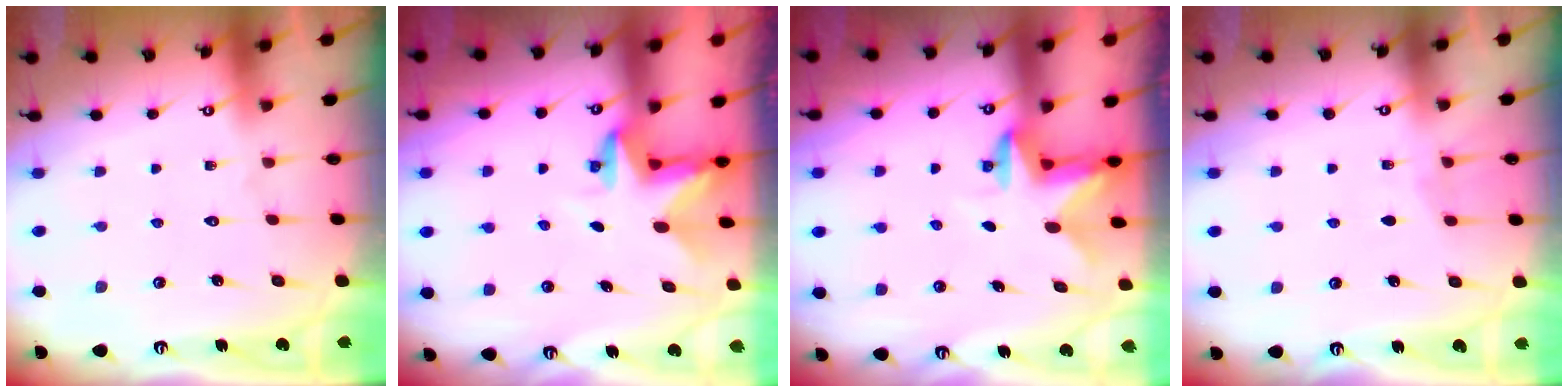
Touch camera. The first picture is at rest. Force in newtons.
{"total": 2.9, "press": 2.9, "slide": 0.2}
{"total": 2.8, "press": 2.8, "slide": 0.6}
{"total": 2.1, "press": 2.1, "slide": 0.3}